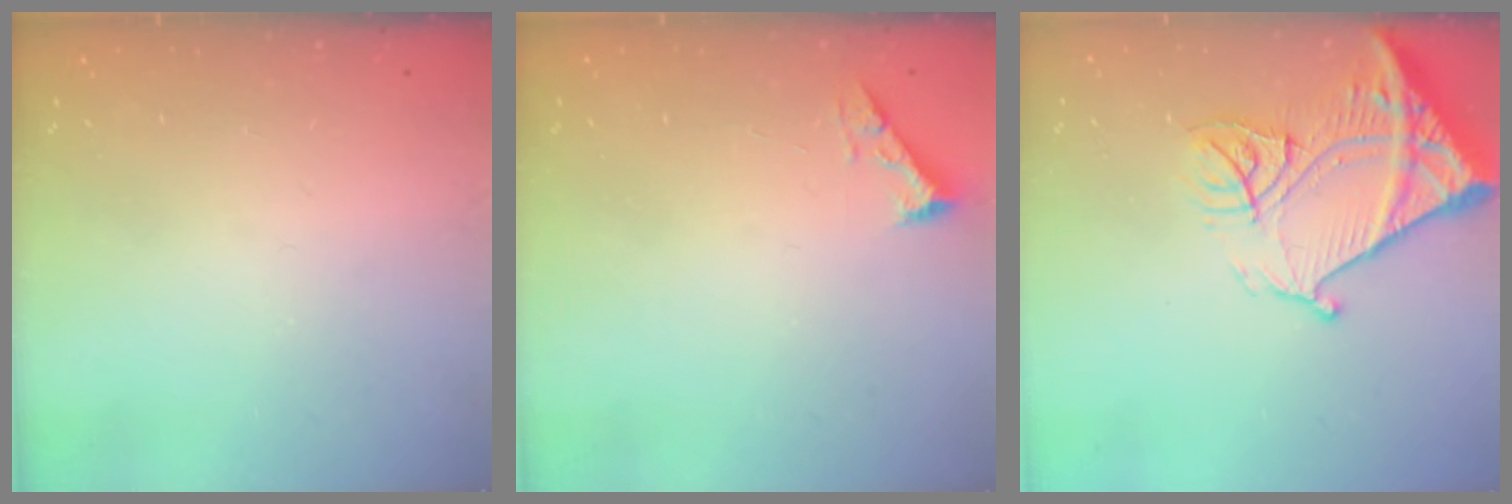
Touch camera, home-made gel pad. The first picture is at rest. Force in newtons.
{"total": 2.5, "press": 2.5, "slide": 0.3}
{"total": 19.3, "press": 19.2, "slide": 2.2}